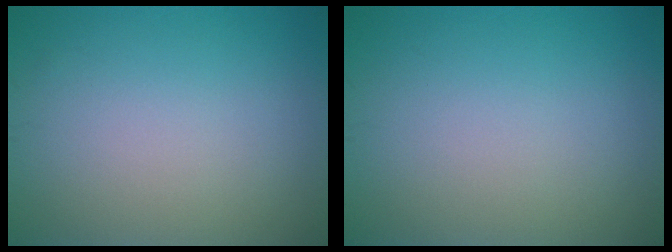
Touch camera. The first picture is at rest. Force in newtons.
{"total": 0.0}